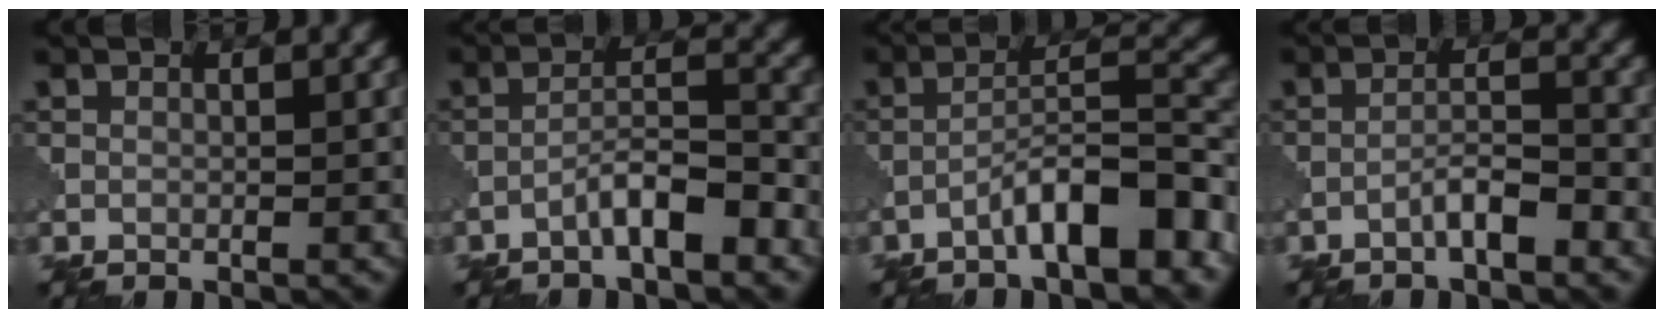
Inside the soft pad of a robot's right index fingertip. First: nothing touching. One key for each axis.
{"total": 4.2, "fx": -2.6, "fy": 0.8, "fz": 3.2, "tx": -0.057, "ty": 0.016, "tz": -0.053}
{"total": 7.3, "fx": -4.4, "fy": 1.5, "fz": 5.6, "tx": -0.090, "ty": 0.020, "tz": -0.075}
{"total": 2.9, "fx": -1.8, "fy": 0.5, "fz": 2.2, "tx": -0.038, "ty": 0.012, "tz": -0.036}